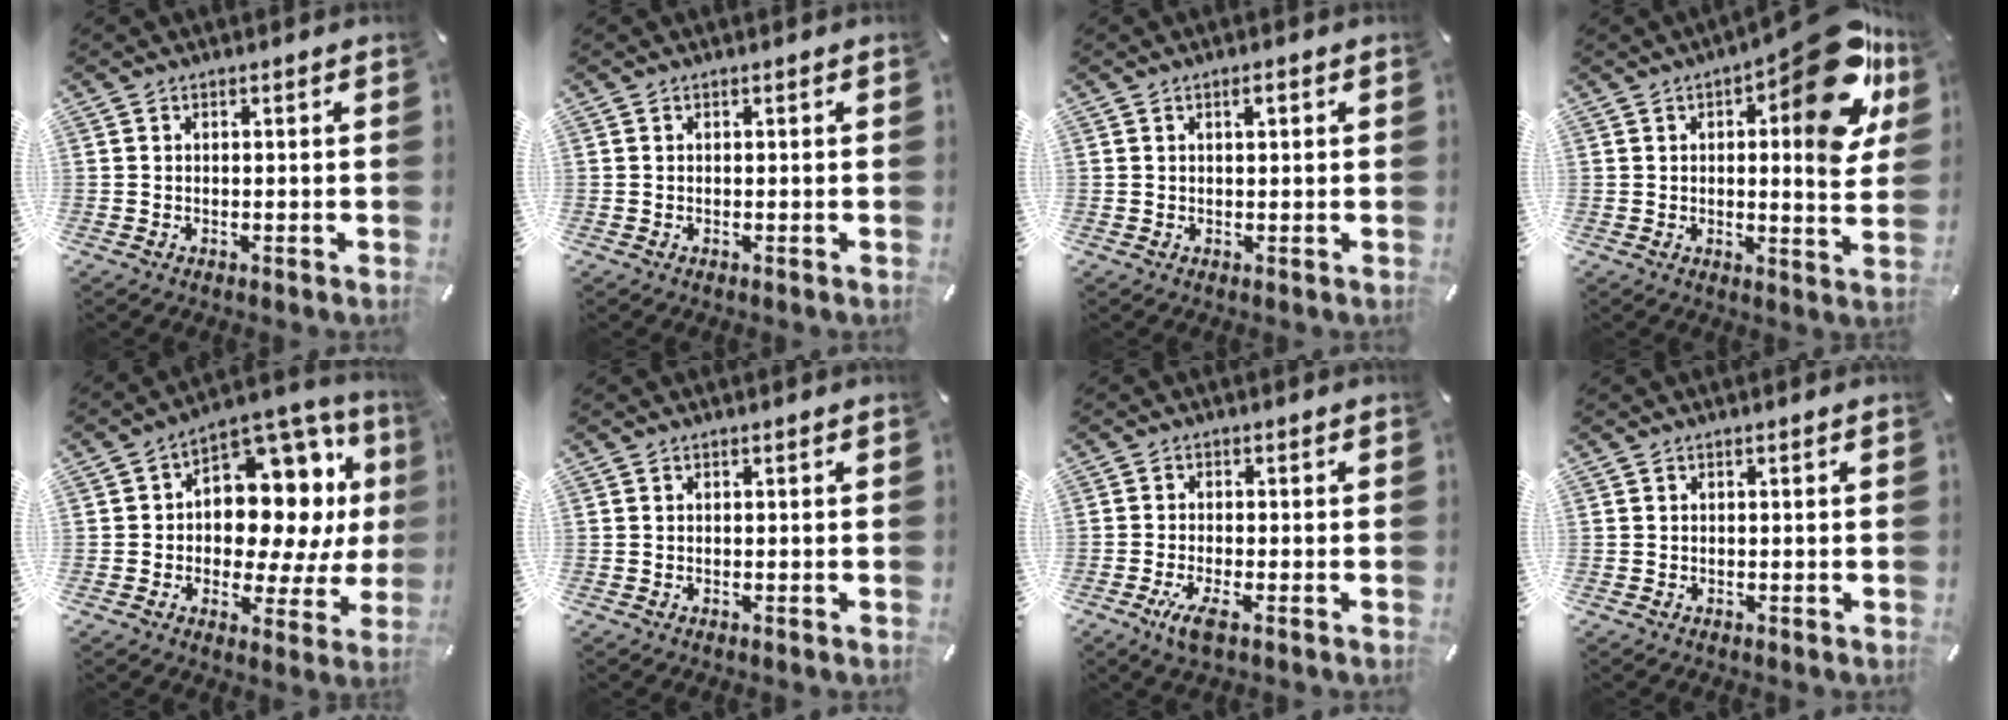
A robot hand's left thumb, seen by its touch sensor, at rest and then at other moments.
{"total": 0.0}
{"total": 1.7, "force": [0.7, 0.7, 1.4], "torque": [-0.021, 0.001, 0.009]}
{"total": 22.0, "force": [10.3, 8.2, 17.6], "torque": [-0.203, -0.083, 0.159]}
{"total": 14.7, "force": [3.6, 10.4, 9.7], "torque": [-0.115, -0.049, 0.065]}
{"total": 0.0}
{"total": 4.6, "force": [-2.1, 1.3, 3.9], "torque": [-0.087, -0.010, -0.039]}
{"total": 0.0}